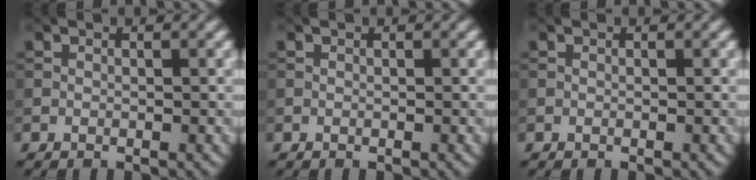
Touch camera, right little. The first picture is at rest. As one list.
[{"total": 0.0}, {"total": 0.0}]